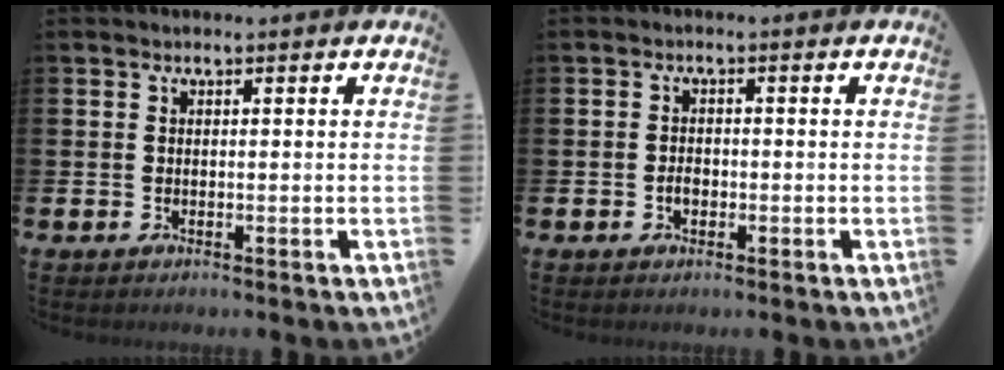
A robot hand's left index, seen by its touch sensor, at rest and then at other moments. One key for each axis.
{"total": 1.7, "fx": -0.5, "fy": 1.1, "fz": 1.1, "tx": -0.021, "ty": 0.005, "tz": -0.012}